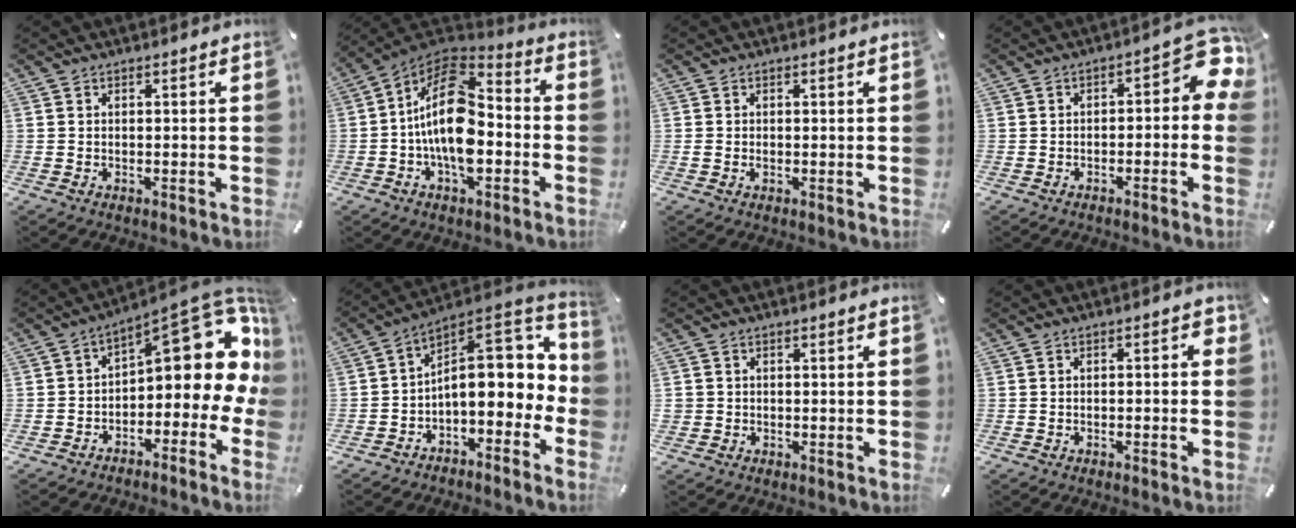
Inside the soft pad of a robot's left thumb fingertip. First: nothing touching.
{"total": 17.7, "force": [-2.9, 10.5, 14.0], "torque": [-0.276, 0.002, -0.052]}
{"total": 1.0, "force": [-0.1, 0.6, 0.7], "torque": [-0.015, 0.000, -0.002]}
{"total": 7.2, "force": [0.6, 3.6, 6.2], "torque": [-0.074, -0.018, 0.004]}
{"total": 15.1, "force": [6.8, 7.0, 11.5], "torque": [-0.139, -0.061, 0.110]}
{"total": 13.6, "force": [1.4, 8.3, 10.7], "torque": [-0.130, -0.024, 0.021]}
{"total": 1.5, "force": [0.4, 1.4, 0.1], "torque": [-0.001, 0.005, 0.006]}
{"total": 1.8, "force": [-0.5, 0.8, 1.5], "torque": [-0.025, 0.006, -0.009]}